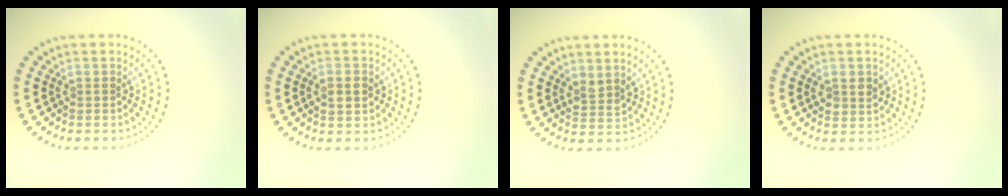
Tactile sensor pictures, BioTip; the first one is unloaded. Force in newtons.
{"total": 1.7, "press": 1.7, "slide": 0.2}
{"total": 1.5, "press": 1.2, "slide": 0.9}
{"total": 1.6, "press": 1.6, "slide": 0.4}